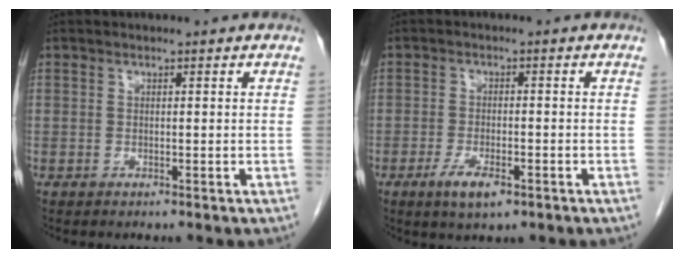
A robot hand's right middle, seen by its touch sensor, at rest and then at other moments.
{"total": 4.6, "force": [-2.5, 1.4, 3.6], "torque": [-0.074, -0.007, -0.038]}